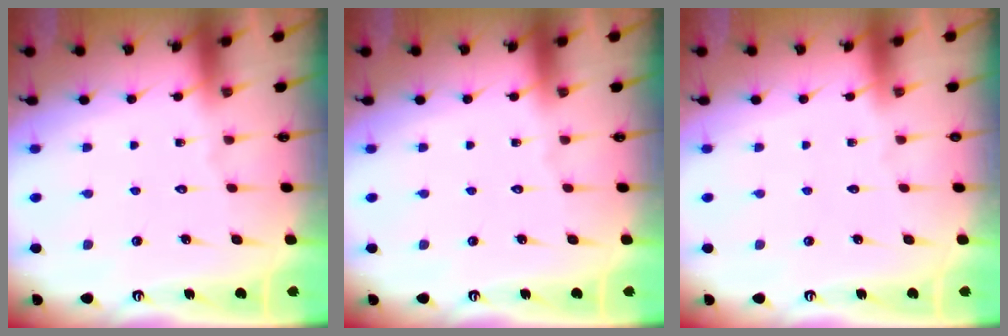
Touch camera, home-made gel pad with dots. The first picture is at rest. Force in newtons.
{"total": 0.0}
{"total": 0.0}